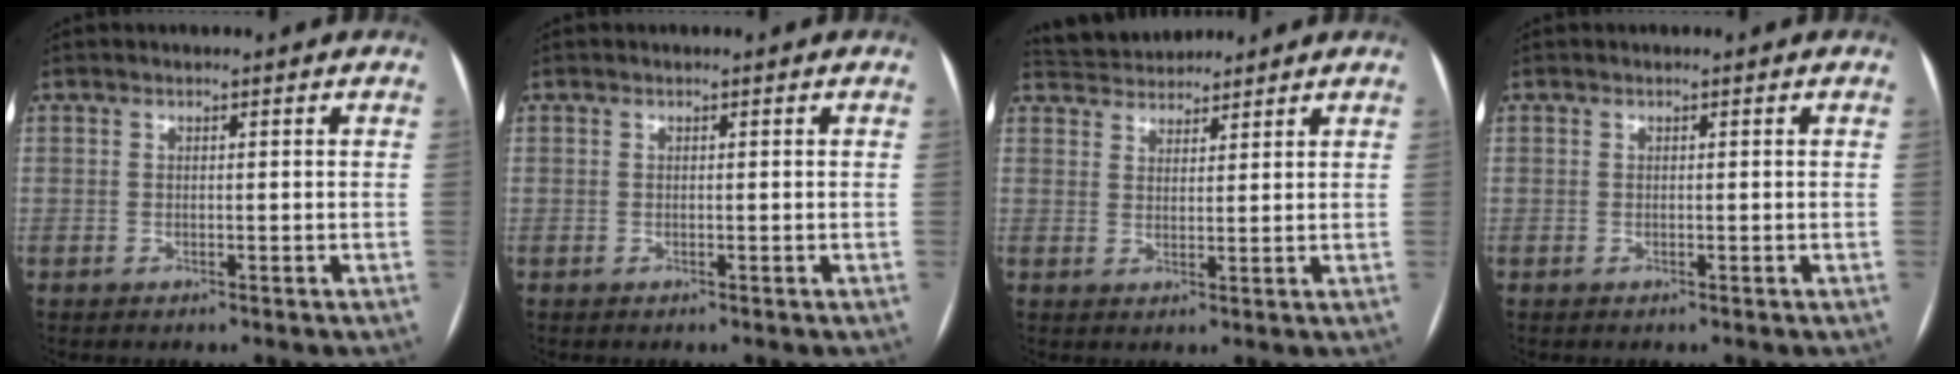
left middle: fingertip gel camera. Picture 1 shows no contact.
{"total": 0.0}
{"total": 7.0, "force": [6.6, 1.9, 1.2], "torque": [-0.024, 0.032, 0.110]}
{"total": 0.0}